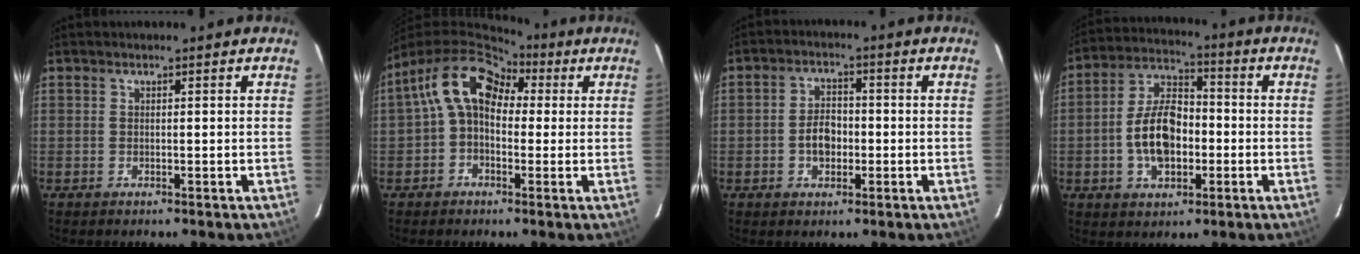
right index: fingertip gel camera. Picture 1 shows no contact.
{"total": 10.1, "force": [2.1, 7.2, 6.8], "torque": [-0.119, 0.037, 0.024]}
{"total": 5.0, "force": [-1.2, 3.5, 3.4], "torque": [-0.064, 0.013, -0.016]}
{"total": 11.8, "force": [-2.4, 7.0, 9.2], "torque": [-0.180, 0.021, -0.037]}